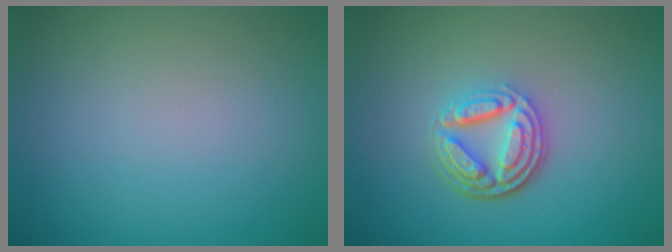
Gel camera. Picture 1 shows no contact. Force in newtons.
{"total": 4.9, "press": 3.5, "slide": 3.4}